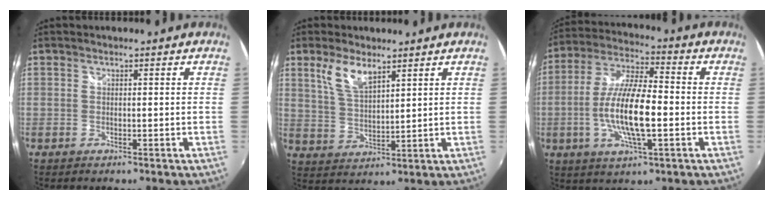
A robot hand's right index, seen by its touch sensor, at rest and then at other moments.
{"total": 6.7, "force": [4.3, 2.4, 4.6], "torque": [-0.092, 0.002, 0.090]}
{"total": 13.9, "force": [-2.8, 3.7, 13.1], "torque": [-0.266, -0.004, -0.054]}